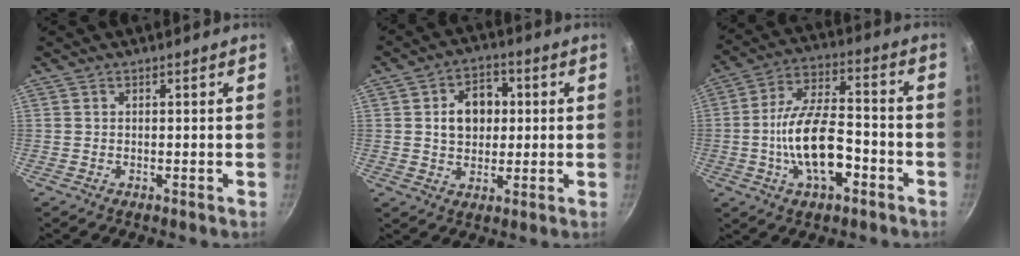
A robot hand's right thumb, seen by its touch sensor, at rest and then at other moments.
{"total": 8.9, "force": [1.2, 6.8, 5.6], "torque": [-0.053, 0.010, 0.014]}
{"total": 15.1, "force": [-4.7, 7.1, 12.4], "torque": [-0.205, 0.041, -0.088]}